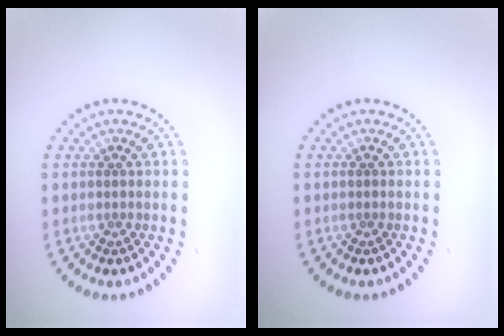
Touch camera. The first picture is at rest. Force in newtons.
{"total": 0.0}